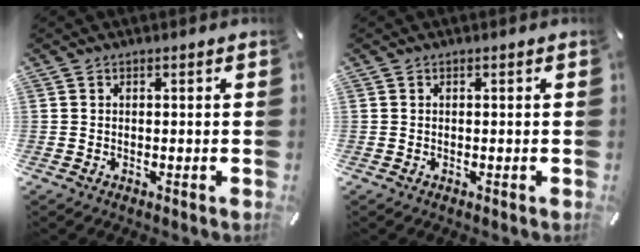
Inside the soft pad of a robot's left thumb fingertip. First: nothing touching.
{"total": 0.0}